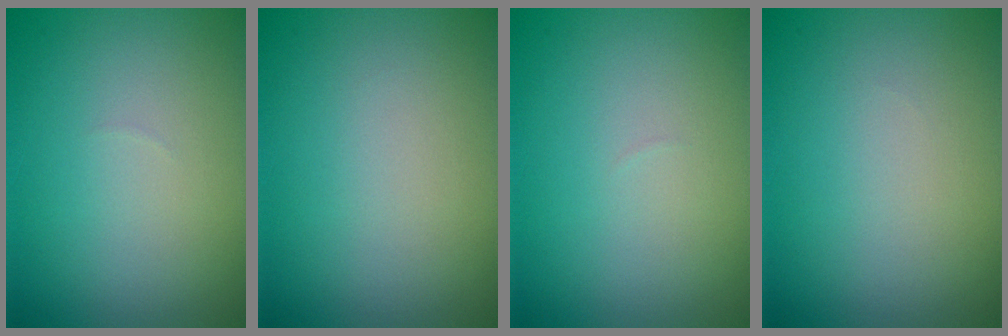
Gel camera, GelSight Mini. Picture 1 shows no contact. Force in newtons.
{"total": 0.0}
{"total": 0.0}
{"total": 0.0}